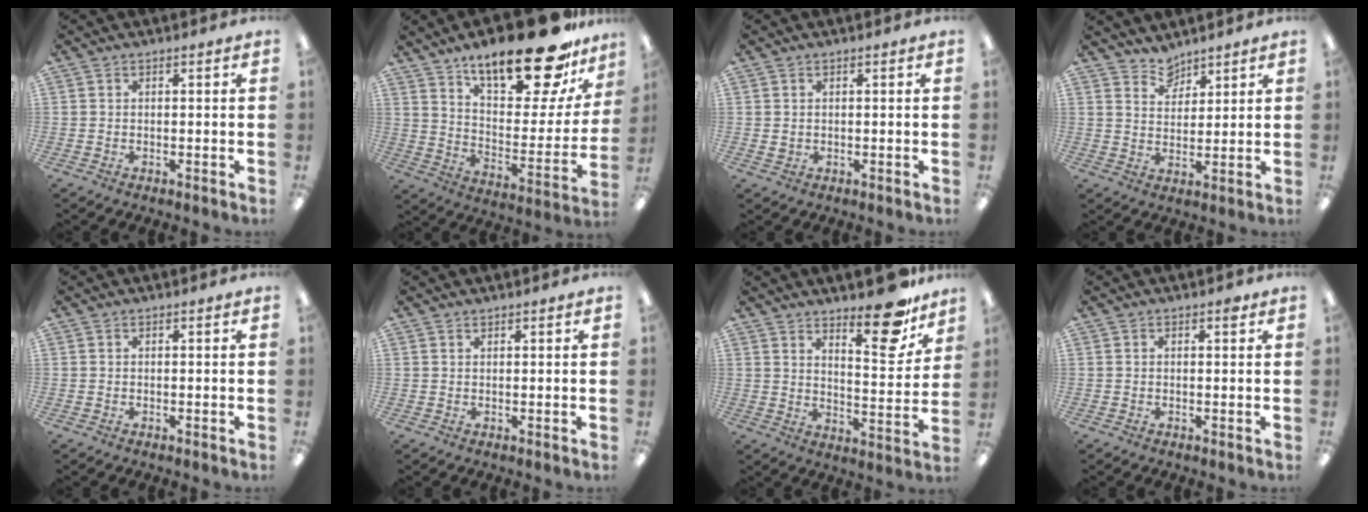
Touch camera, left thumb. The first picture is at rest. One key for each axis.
{"total": 24.2, "fx": 18.2, "fy": 8.0, "fz": 13.9, "tx": -0.201, "ty": -0.123, "tz": 0.301}
{"total": 0.9, "fx": 0.4, "fy": 0.7, "fz": 0.3, "tx": 0.001, "ty": 0.000, "tz": 0.005}
{"total": 5.6, "fx": 5.1, "fy": 2.2, "fz": 0.4, "tx": -0.008, "ty": -0.034, "tz": 0.097}
{"total": 0.0}
{"total": 0.7, "fx": 0.6, "fy": 0.1, "fz": 0.1, "tx": -0.003, "ty": 0.001, "tz": 0.012}
{"total": 15.0, "fx": 11.4, "fy": 4.6, "fz": 8.5, "tx": -0.101, "ty": -0.081, "tz": 0.186}
{"total": 0.9, "fx": 0.6, "fy": 0.3, "fz": 0.7, "tx": 0.001, "ty": -0.005, "tz": 0.007}